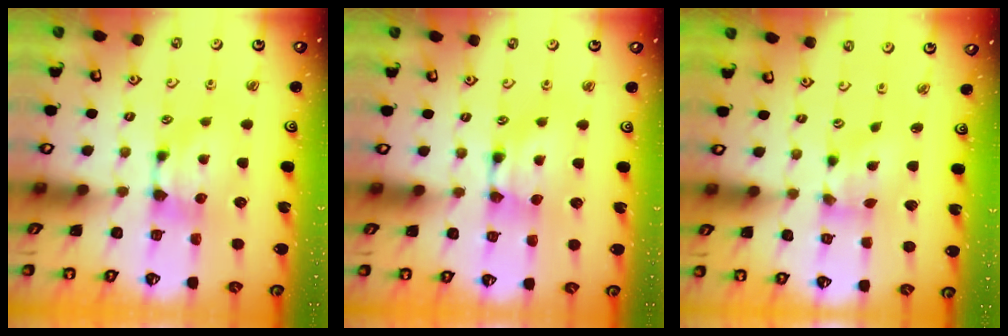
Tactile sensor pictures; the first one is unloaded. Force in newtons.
{"total": 1.6, "press": 1.6, "slide": 0.1}
{"total": 2.9, "press": 2.4, "slide": 1.6}